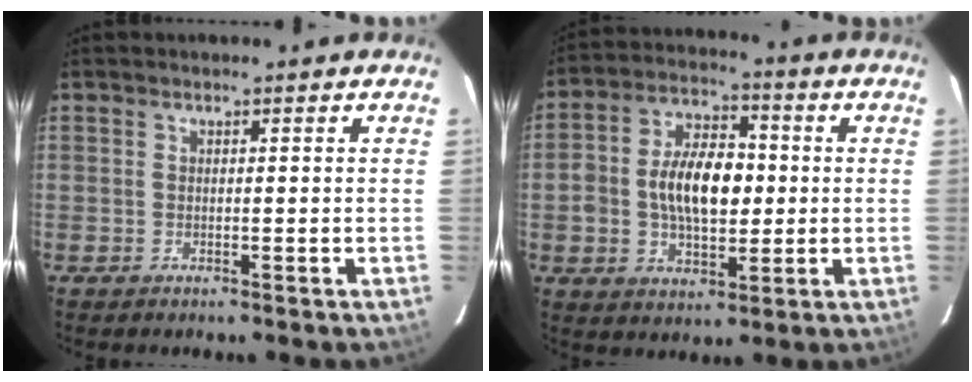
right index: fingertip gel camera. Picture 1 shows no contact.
{"total": 12.3, "force": [-0.3, 7.0, 10.1], "torque": [-0.188, 0.023, -0.004]}